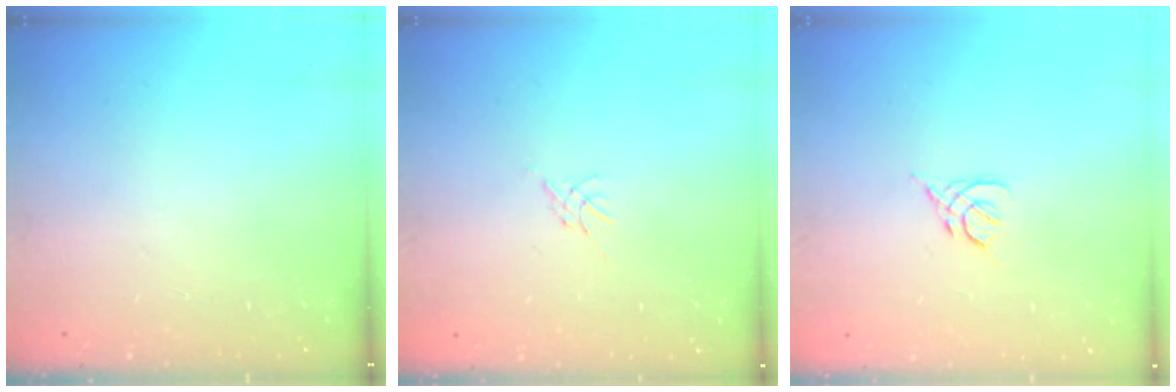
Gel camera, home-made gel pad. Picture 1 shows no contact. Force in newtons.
{"total": 0.0}
{"total": 2.8, "press": 2.8, "slide": 0.7}